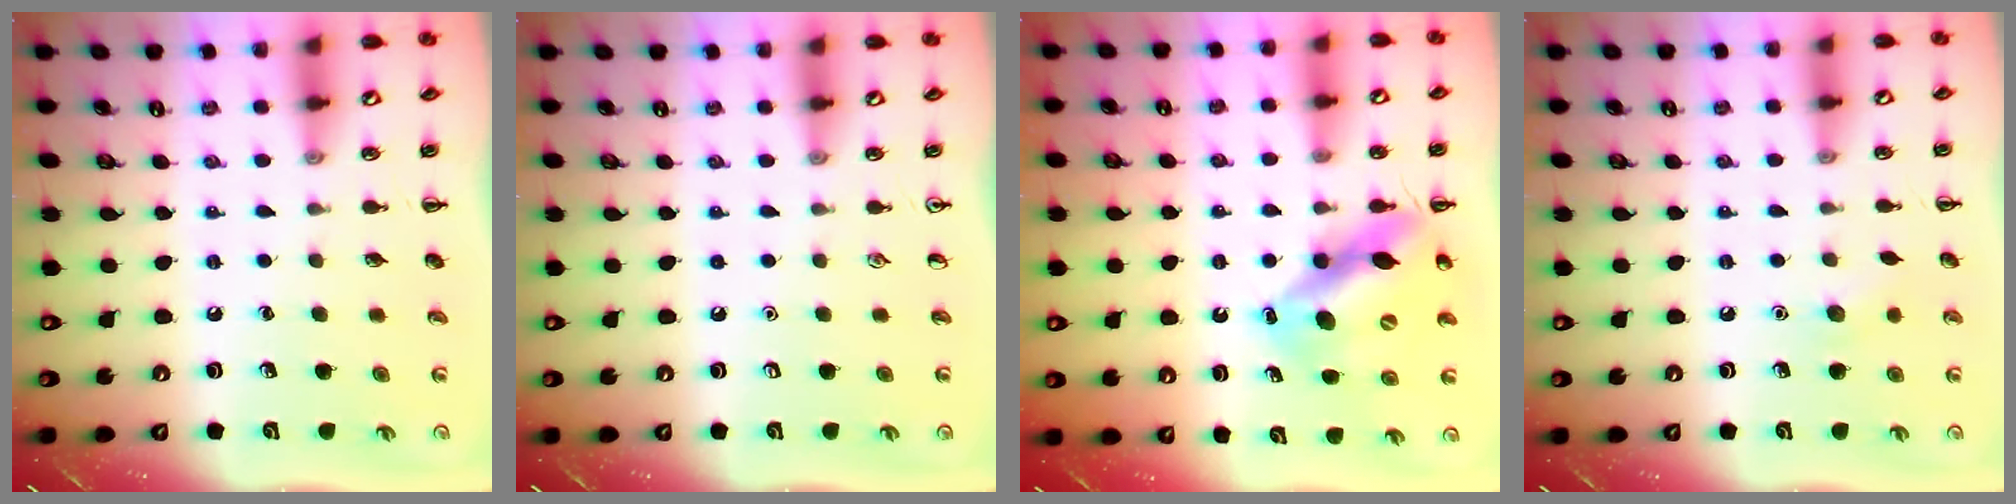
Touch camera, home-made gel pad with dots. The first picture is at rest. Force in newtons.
{"total": 0.0}
{"total": 12.2, "press": 11.8, "slide": 3.3}
{"total": 5.2, "press": 5.0, "slide": 1.3}